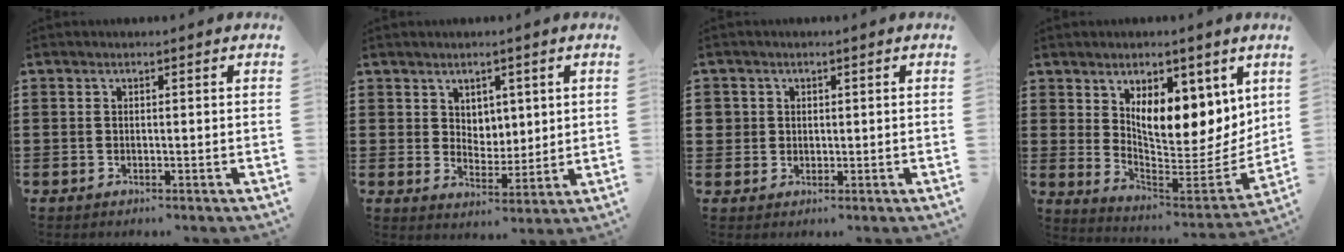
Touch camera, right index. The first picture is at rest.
{"total": 4.0, "force": [2.7, 3.0, 0.4], "torque": [-0.016, 0.000, 0.049]}
{"total": 1.7, "force": [0.4, 1.6, 0.3], "torque": [-0.014, 0.008, 0.006]}
{"total": 9.3, "force": [5.8, 4.6, 5.7], "torque": [-0.086, -0.049, 0.100]}